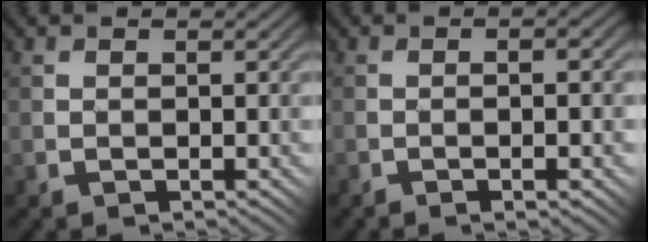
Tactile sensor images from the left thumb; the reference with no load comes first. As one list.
[{"total": 5.0, "force": [-1.8, 0.8, 4.6], "torque": [-0.060, 0.002, -0.018]}]